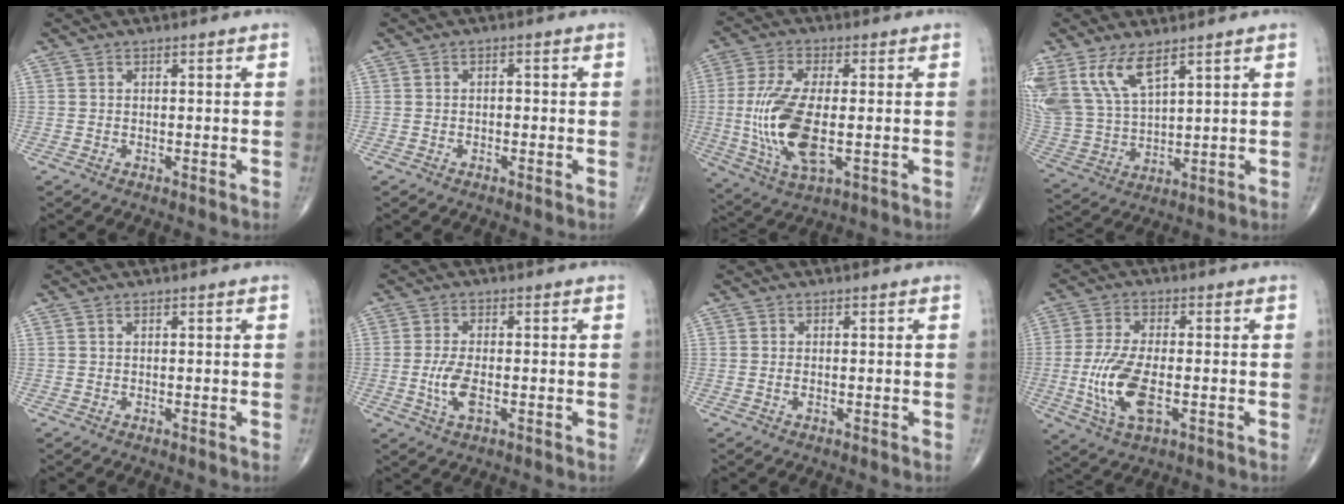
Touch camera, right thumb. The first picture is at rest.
{"total": 0.9, "force": [-0.2, 0.6, 0.6], "torque": [-0.002, 0.003, -0.006]}
{"total": 14.2, "force": [-1.4, 5.7, 13.0], "torque": [-0.282, -0.011, -0.021]}
{"total": 12.2, "force": [7.4, 5.1, 8.3], "torque": [-0.169, -0.026, 0.167]}
{"total": 0.0}
{"total": 5.1, "force": [-1.1, 2.1, 4.5], "torque": [-0.099, -0.001, -0.019]}
{"total": 0.6, "force": [-0.1, 0.3, 0.6], "torque": [-0.012, -0.001, 0.000]}
{"total": 10.7, "force": [-2.2, 4.6, 9.5], "torque": [-0.207, -0.003, -0.038]}